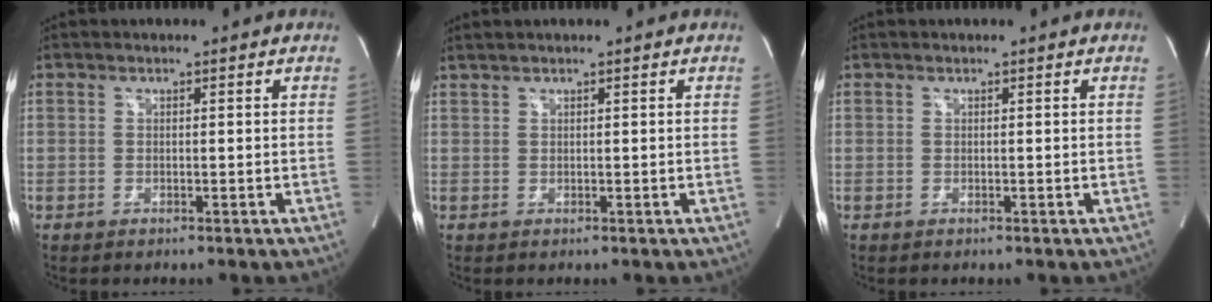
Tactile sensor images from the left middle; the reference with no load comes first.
{"total": 1.3, "force": [1.2, -0.1, 0.6], "torque": [-0.017, 0.012, 0.028]}
{"total": 0.0}